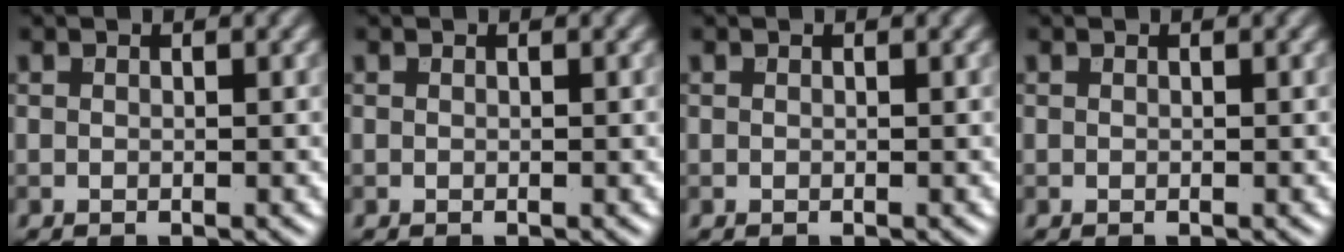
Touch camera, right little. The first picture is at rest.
{"total": 0.0}
{"total": 0.0}
{"total": 0.0}